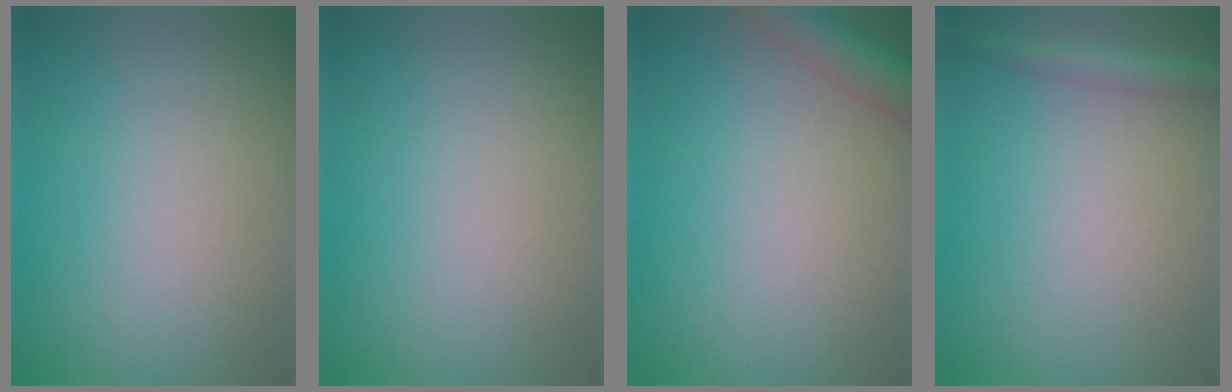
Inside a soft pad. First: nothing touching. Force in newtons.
{"total": 0.0}
{"total": 4.3, "press": 4.3, "slide": 0.3}
{"total": 2.6, "press": 2.6, "slide": 0.0}